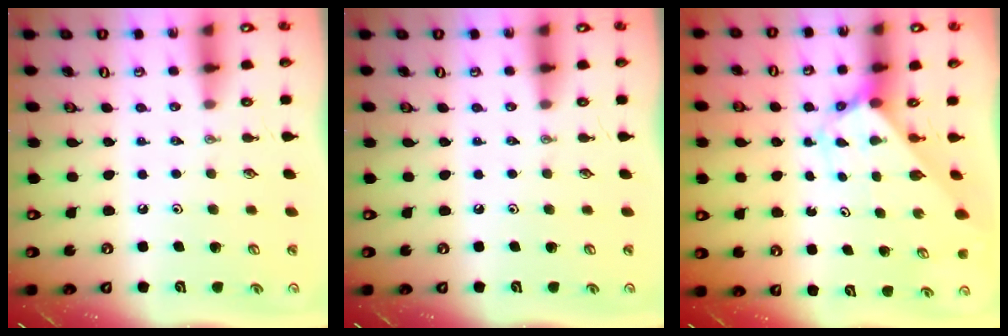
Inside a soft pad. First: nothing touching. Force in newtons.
{"total": 0.0}
{"total": 2.6, "press": 2.6, "slide": 0.2}